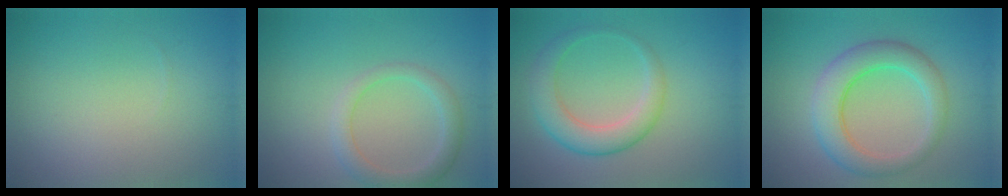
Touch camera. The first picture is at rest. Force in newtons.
{"total": 2.6, "press": 2.6, "slide": 0.3}
{"total": 4.1, "press": 4.1, "slide": 0.2}
{"total": 5.1, "press": 5.1, "slide": 0.3}